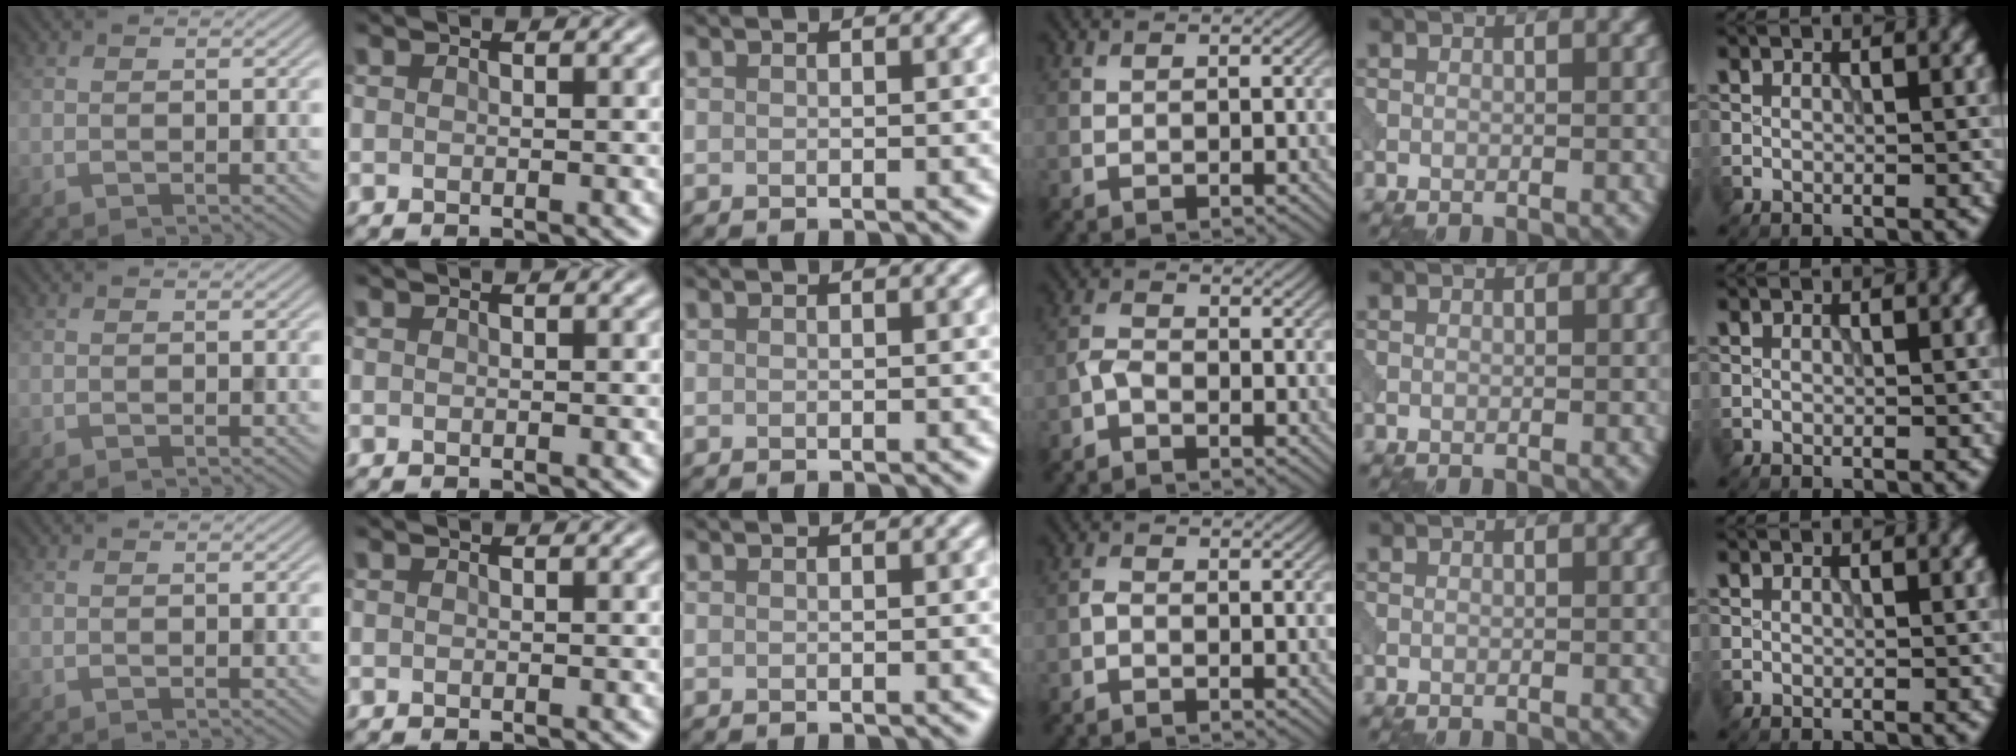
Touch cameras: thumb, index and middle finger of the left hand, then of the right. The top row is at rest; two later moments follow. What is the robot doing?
{"motion": "open", "object": "sandwich press"}